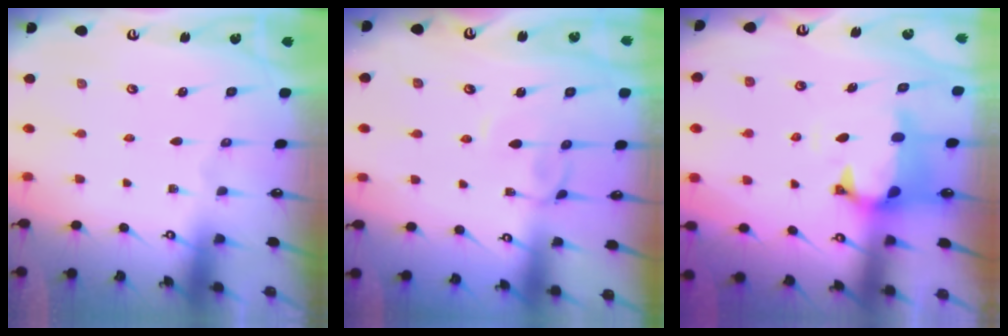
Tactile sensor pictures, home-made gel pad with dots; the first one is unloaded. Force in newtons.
{"total": 3.3, "press": 3.3, "slide": 0.1}
{"total": 1.1, "press": 0.1, "slide": 1.1}